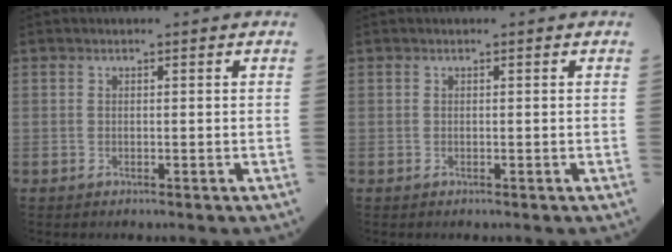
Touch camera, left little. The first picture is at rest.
{"total": 0.0}